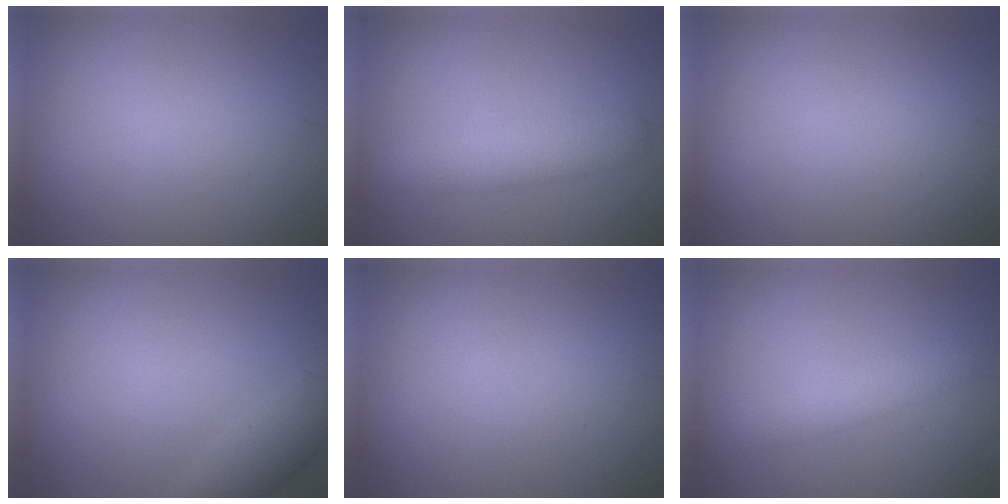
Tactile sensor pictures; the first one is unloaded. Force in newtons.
{"total": 3.6, "press": 3.6, "slide": 0.0}
{"total": 0.0}
{"total": 3.0, "press": 3.0, "slide": 0.1}
{"total": 0.0}
{"total": 2.5, "press": 2.5, "slide": 0.1}